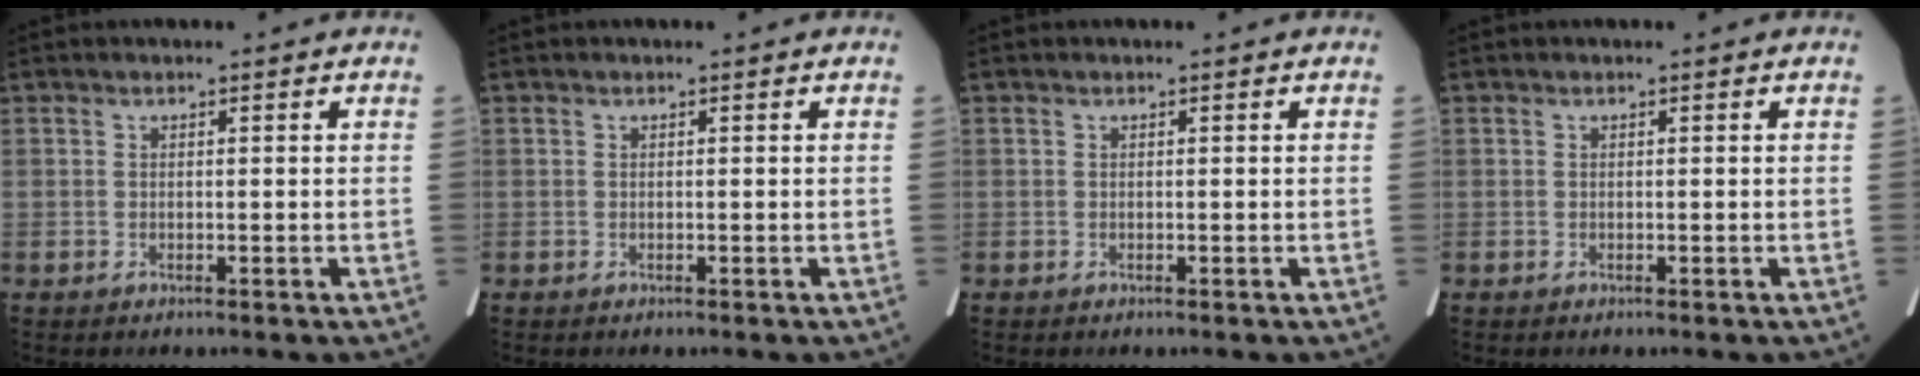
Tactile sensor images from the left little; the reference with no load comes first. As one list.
[{"total": 0.0}, {"total": 0.0}, {"total": 0.0}]